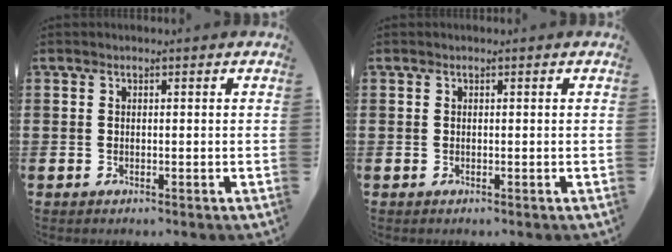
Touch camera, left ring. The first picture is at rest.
{"total": 0.0}